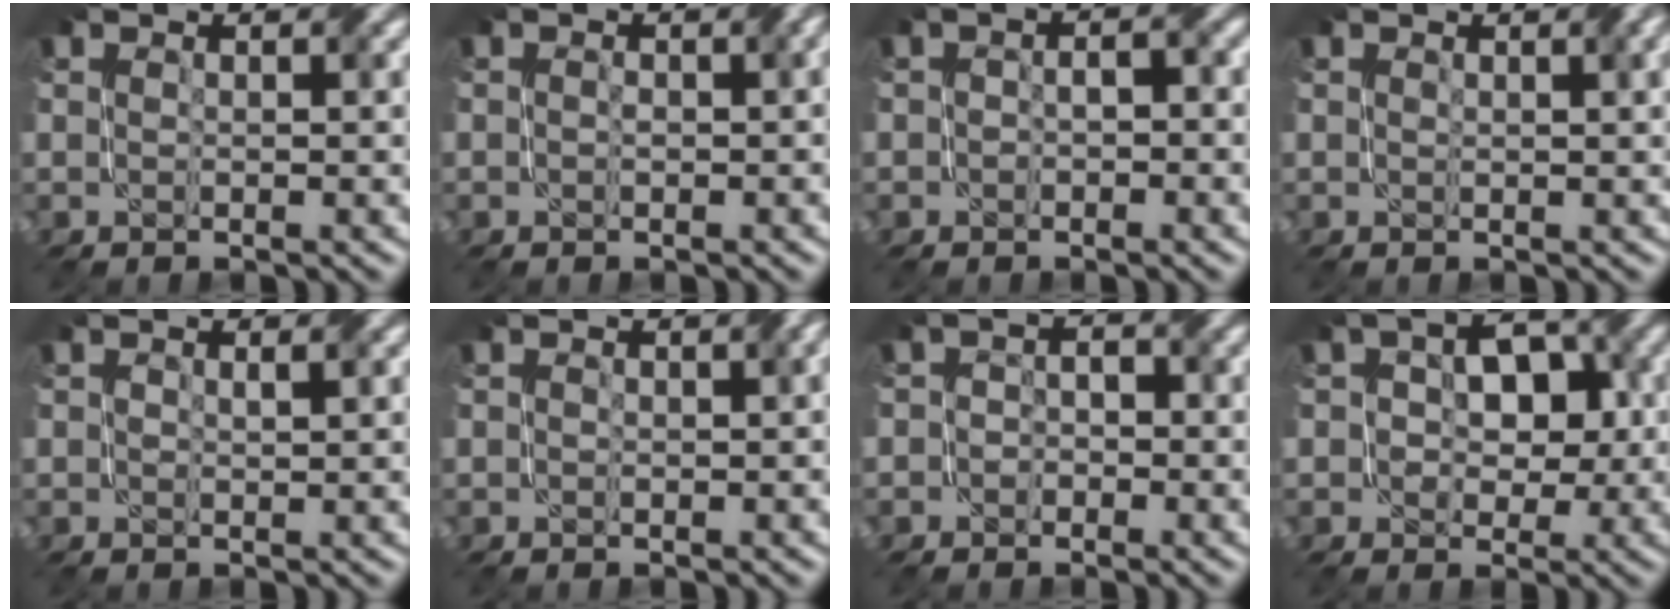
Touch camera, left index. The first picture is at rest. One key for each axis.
{"total": 2.0, "fx": -0.6, "fy": 0.9, "fz": 1.6, "tx": -0.023, "ty": -0.002, "tz": -0.008}
{"total": 1.8, "fx": -0.9, "fy": 1.0, "fz": 1.2, "tx": -0.013, "ty": 0.004, "tz": -0.014}
{"total": 1.7, "fx": 0.6, "fy": 0.3, "fz": 1.6, "tx": -0.024, "ty": 0.003, "tz": 0.009}
{"total": 0.5, "fx": 0.2, "fy": 0.4, "fz": 0.3, "tx": -0.008, "ty": -0.002, "tz": 0.004}
{"total": 1.5, "fx": -0.3, "fy": 0.7, "fz": 1.3, "tx": -0.018, "ty": -0.003, "tz": -0.005}
{"total": 2.2, "fx": -1.2, "fy": 1.9, "fz": 0.4, "tx": 0.010, "ty": 0.007, "tz": -0.033}
{"total": 5.3, "fx": 0.3, "fy": 3.7, "fz": 3.8, "tx": -0.037, "ty": 0.010, "tz": 0.000}